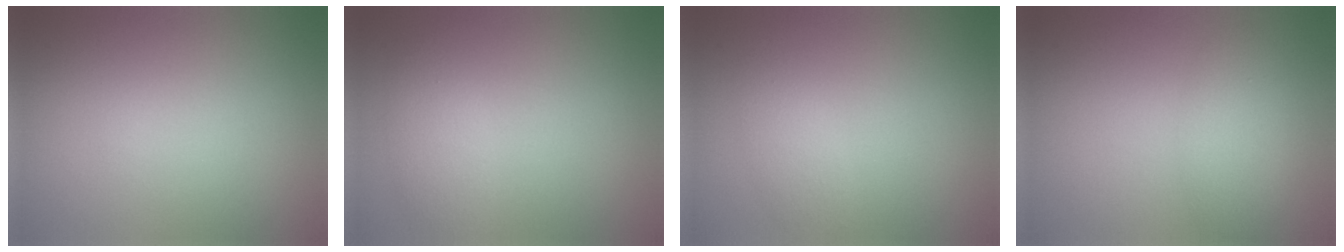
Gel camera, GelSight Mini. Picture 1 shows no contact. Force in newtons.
{"total": 2.1, "press": 2.1, "slide": 0.2}
{"total": 1.6, "press": 1.6, "slide": 0.1}
{"total": 1.8, "press": 1.8, "slide": 0.2}